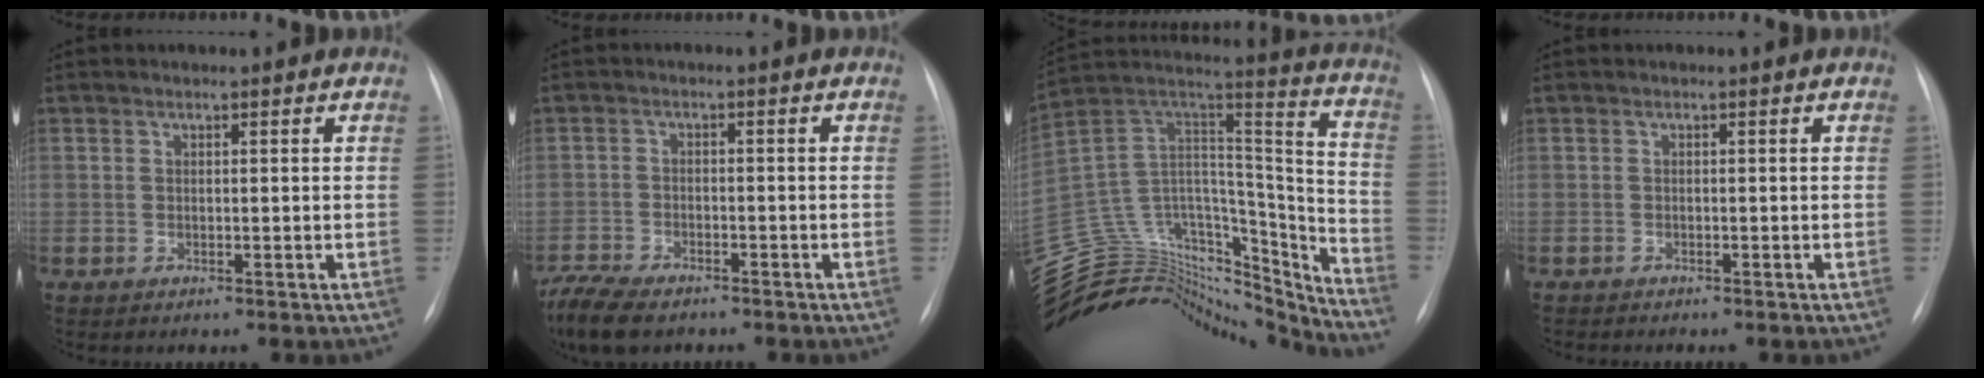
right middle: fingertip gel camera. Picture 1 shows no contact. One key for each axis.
{"total": 9.2, "fx": -7.2, "fy": 3.4, "fz": 4.6, "tx": -0.096, "ty": -0.015, "tz": -0.124}
{"total": 34.5, "fx": -31.4, "fy": 10.1, "fz": 10.4, "tx": -0.206, "ty": 0.029, "tz": -0.477}
{"total": 0.8, "fx": -0.8, "fy": 0.1, "fz": 0.1, "tx": -0.003, "ty": -0.002, "tz": -0.014}